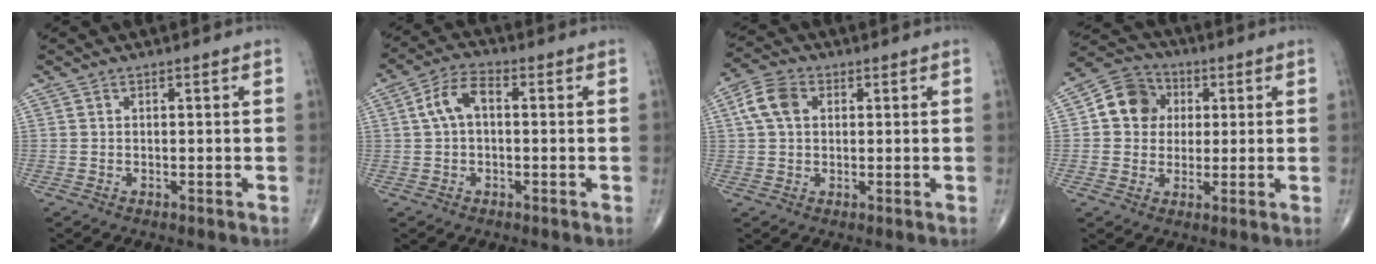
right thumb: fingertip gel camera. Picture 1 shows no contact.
{"total": 6.1, "force": [0.6, 3.3, 5.1], "torque": [-0.099, 0.021, 0.003]}
{"total": 6.4, "force": [1.6, 4.4, 4.3], "torque": [-0.085, 0.013, 0.025]}
{"total": 9.4, "force": [1.7, 8.2, 4.2], "torque": [-0.043, 0.008, 0.017]}